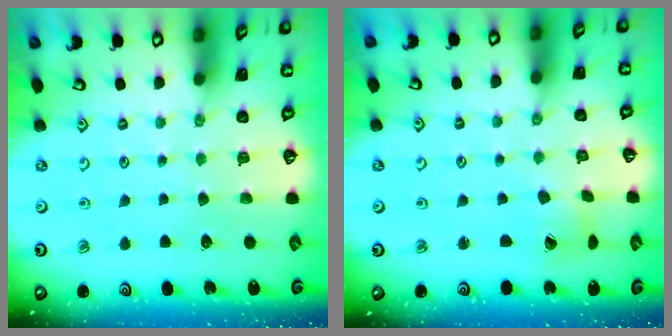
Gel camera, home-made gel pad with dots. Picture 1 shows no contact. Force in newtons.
{"total": 4.5, "press": 4.4, "slide": 0.5}